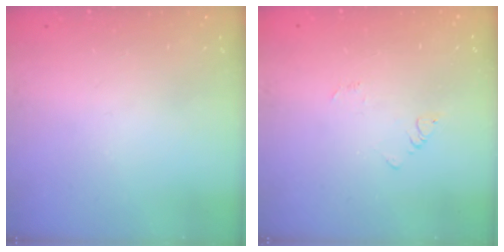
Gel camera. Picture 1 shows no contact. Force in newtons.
{"total": 2.4, "press": 2.4, "slide": 0.3}